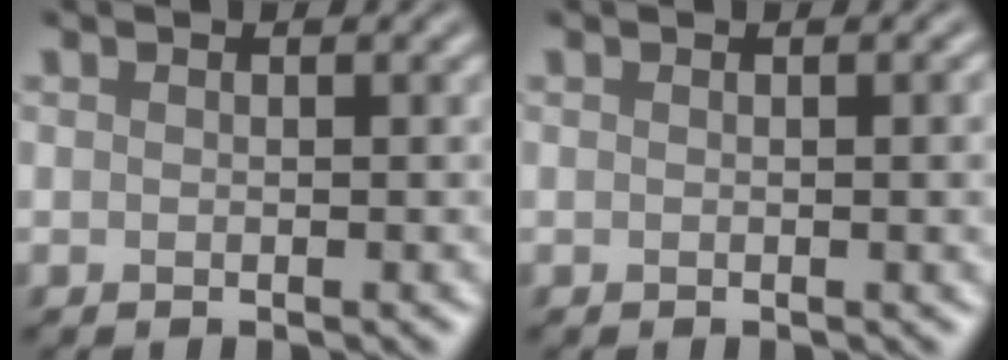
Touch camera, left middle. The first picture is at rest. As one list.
[{"total": 1.9, "force": [0.1, 0.5, 1.8], "torque": [-0.017, 0.003, -0.002]}]